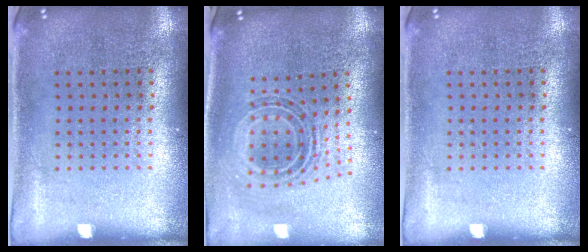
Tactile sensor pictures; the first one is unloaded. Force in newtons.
{"total": 0.9, "press": 0.9, "slide": 0.4}
{"total": 0.0}